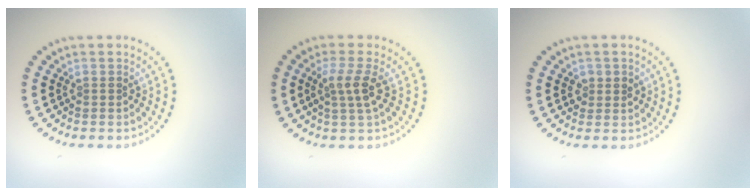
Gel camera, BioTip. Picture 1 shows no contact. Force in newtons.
{"total": 2.5, "press": 2.0, "slide": 1.5}
{"total": 1.4, "press": 1.4, "slide": 0.3}